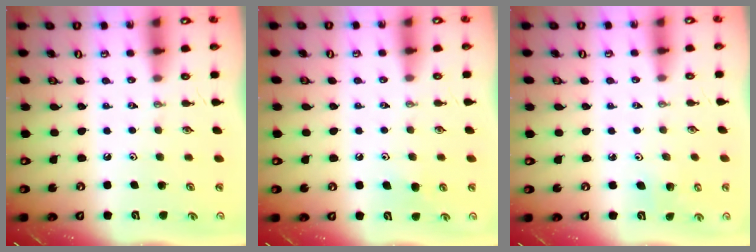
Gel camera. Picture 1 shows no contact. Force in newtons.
{"total": 5.5, "press": 5.4, "slide": 1.2}
{"total": 3.2, "press": 3.2, "slide": 0.3}